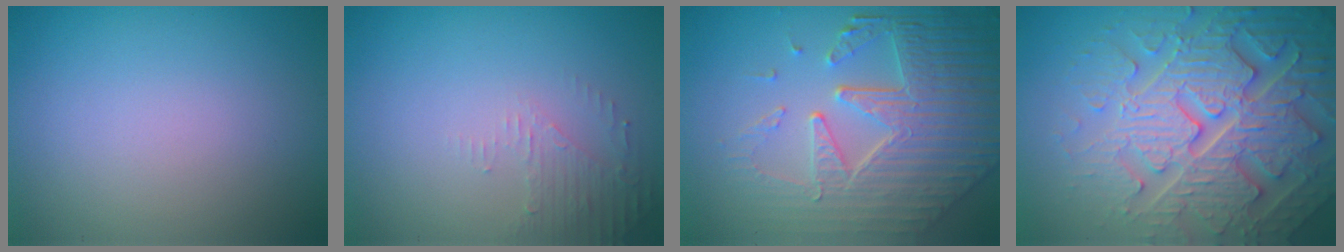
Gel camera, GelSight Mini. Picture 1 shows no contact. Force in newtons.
{"total": 1.9, "press": 1.8, "slide": 0.4}
{"total": 8.2, "press": 5.9, "slide": 5.6}
{"total": 7.8, "press": 7.6, "slide": 2.0}